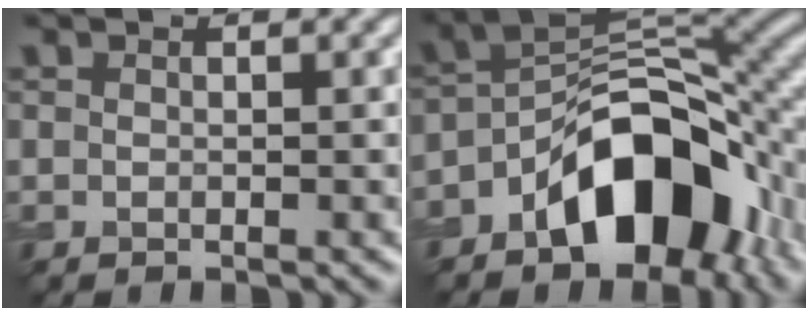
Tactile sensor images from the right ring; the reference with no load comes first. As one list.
[{"total": 10.8, "force": [-5.1, 5.8, 7.5], "torque": [-0.102, 0.015, -0.086]}]